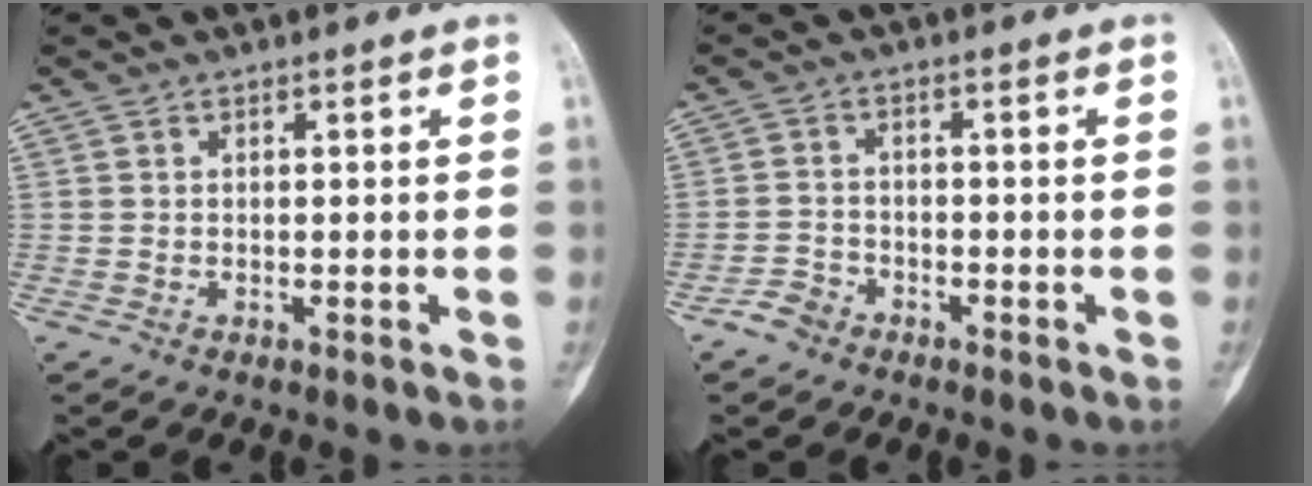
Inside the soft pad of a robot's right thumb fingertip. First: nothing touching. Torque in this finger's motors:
{"motor_torque": [0.46, -0.21, 0.07, 0.31, -0.07]}